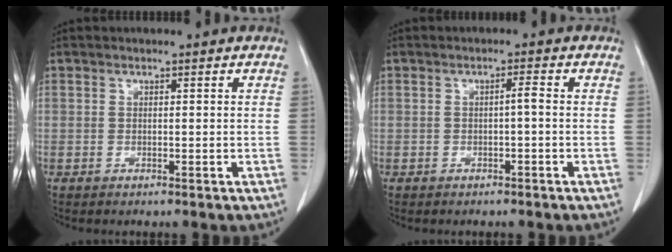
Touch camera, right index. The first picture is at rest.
{"total": 1.3, "force": [-0.3, 0.0, 1.3], "torque": [-0.019, 0.004, -0.004]}